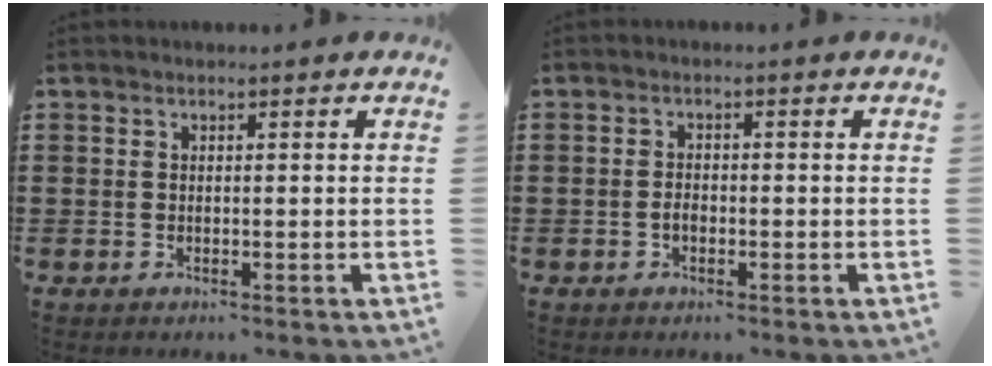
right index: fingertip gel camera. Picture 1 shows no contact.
{"total": 1.5, "force": [-0.6, 0.7, 1.2], "torque": [-0.024, 0.000, -0.010]}